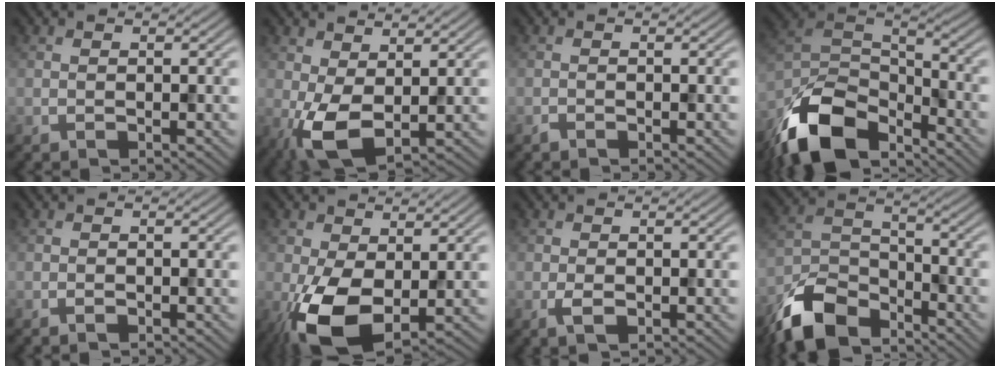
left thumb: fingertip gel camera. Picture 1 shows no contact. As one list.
[{"total": 6.4, "force": [0.4, 3.3, 5.4], "torque": [-0.127, -0.004, 0.006]}, {"total": 0.5, "force": [-0.5, 0.1, 0.2], "torque": [-0.003, 0.001, -0.011]}, {"total": 14.1, "force": [-9.8, 6.4, 7.9], "torque": [-0.176, -0.014, -0.198]}, {"total": 0.6, "force": [-0.4, 0.2, 0.4], "torque": [-0.007, -0.001, -0.006]}, {"total": 8.7, "force": [-1.5, 4.9, 7.1], "torque": [-0.163, -0.012, -0.033]}, {"total": 1.6, "force": [-0.4, 0.7, 1.4], "torque": [-0.033, -0.003, -0.009]}, {"total": 10.7, "force": [-8.2, 4.5, 5.2], "torque": [-0.111, -0.008, -0.177]}]